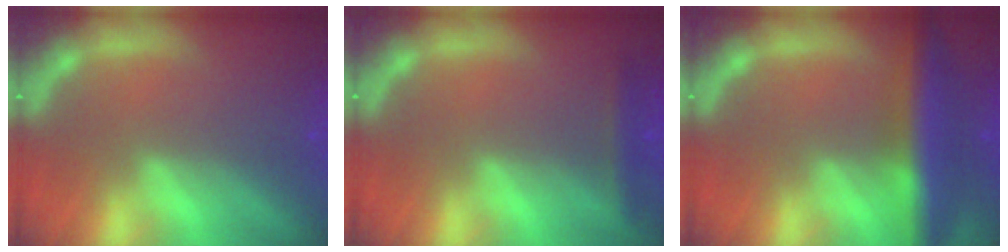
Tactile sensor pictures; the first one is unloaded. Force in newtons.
{"total": 1.9}
{"total": 7.5}